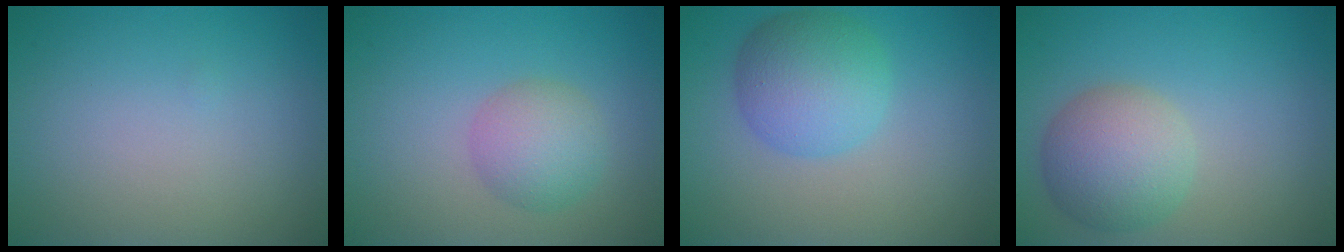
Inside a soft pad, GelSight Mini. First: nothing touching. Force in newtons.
{"total": 3.4, "press": 3.4, "slide": 0.1}
{"total": 5.2, "press": 5.2, "slide": 0.1}
{"total": 5.1, "press": 5.1, "slide": 0.4}